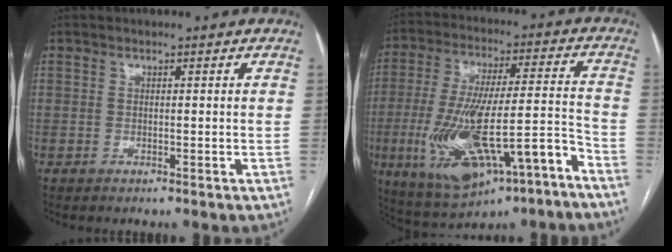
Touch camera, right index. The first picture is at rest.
{"total": 20.3, "force": [-9.1, 4.7, 17.5], "torque": [-0.326, 0.001, -0.134]}